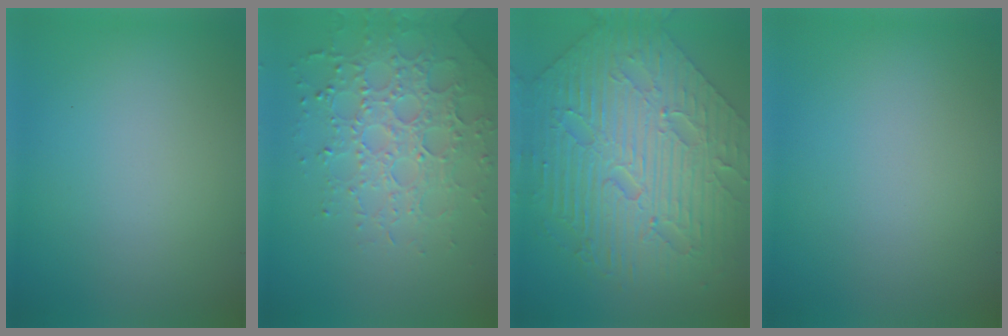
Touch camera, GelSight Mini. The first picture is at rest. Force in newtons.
{"total": 3.9, "press": 3.9, "slide": 0.6}
{"total": 8.9, "press": 6.8, "slide": 5.7}
{"total": 0.0}